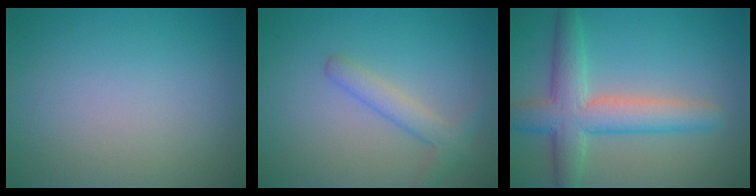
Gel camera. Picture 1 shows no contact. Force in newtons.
{"total": 2.5, "press": 2.5, "slide": 0.2}
{"total": 6.1, "press": 6.1, "slide": 0.3}